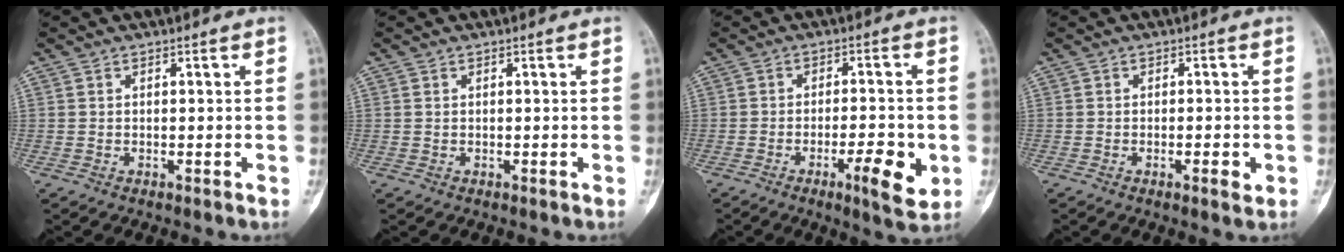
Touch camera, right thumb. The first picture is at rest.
{"total": 0.0}
{"total": 8.5, "force": [-2.9, 2.3, 7.7], "torque": [-0.110, 0.006, -0.040]}
{"total": 2.8, "force": [-1.0, 0.9, 2.4], "torque": [-0.037, 0.001, -0.014]}